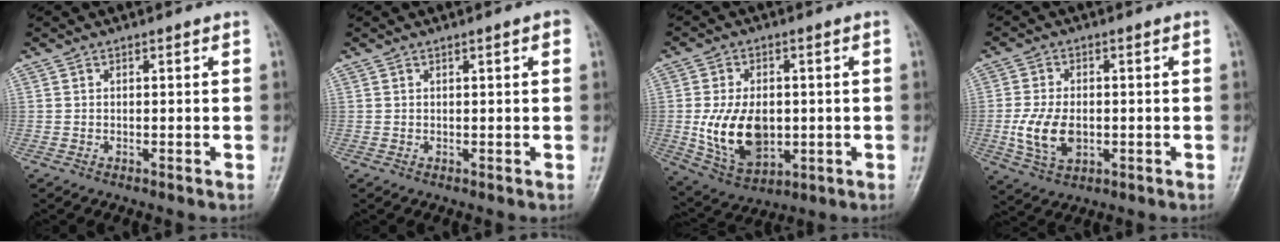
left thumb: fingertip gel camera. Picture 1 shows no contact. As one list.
[{"total": 1.5, "force": [0.6, 0.2, 1.4], "torque": [-0.021, 0.002, 0.007]}, {"total": 13.1, "force": [-0.9, 8.6, 9.8], "torque": [-0.156, -0.009, 0.002]}, {"total": 8.3, "force": [-1.2, 5.2, 6.4], "torque": [-0.121, -0.004, -0.018]}]